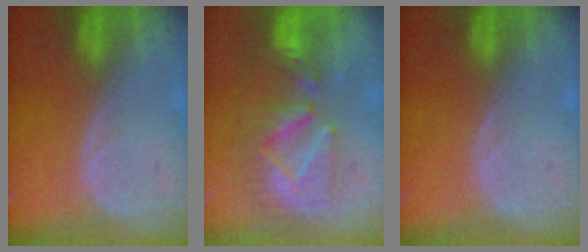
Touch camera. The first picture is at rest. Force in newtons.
{"total": 8.6, "press": 8.5, "slide": 1.5}
{"total": 0.0}